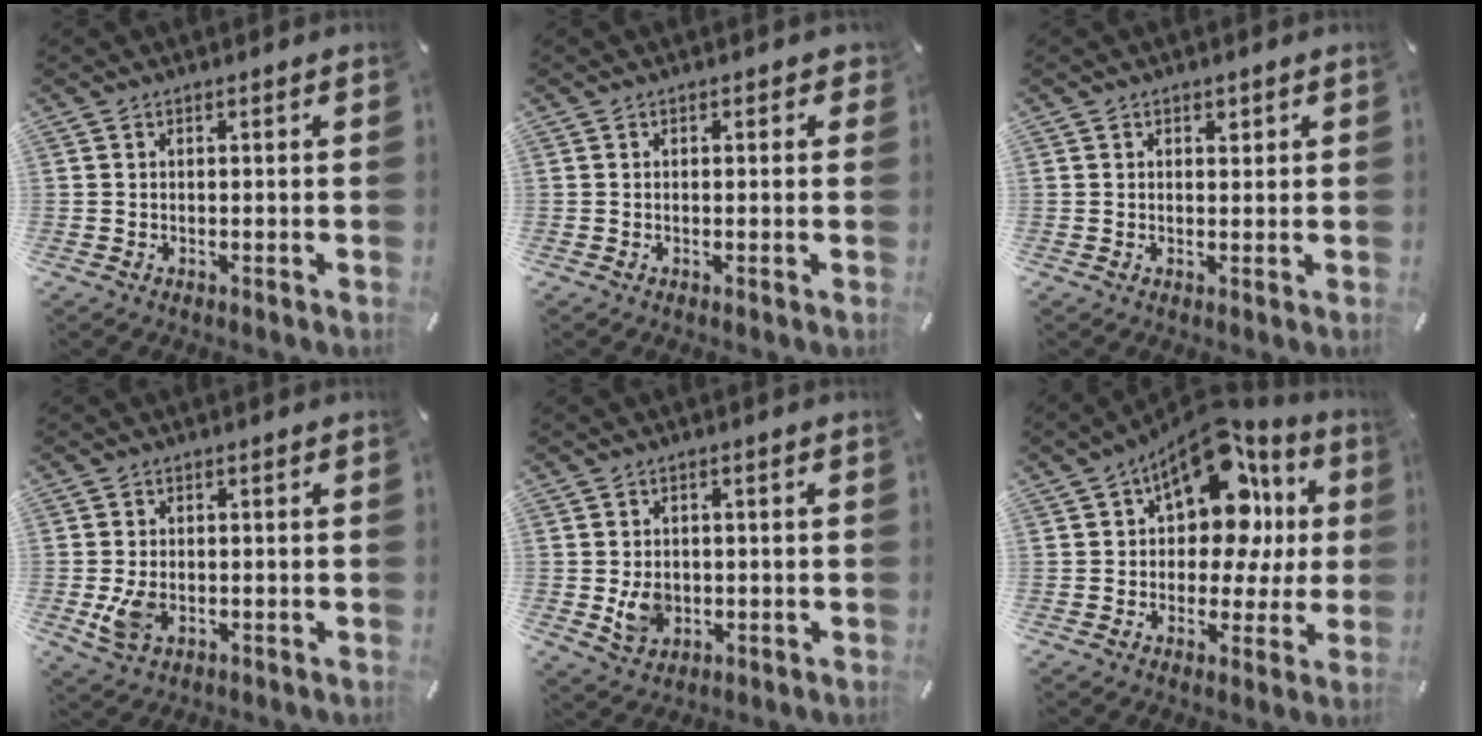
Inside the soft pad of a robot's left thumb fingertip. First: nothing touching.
{"total": 0.7, "force": [0.1, 0.6, 0.4], "torque": [-0.001, 0.001, -0.002]}
{"total": 1.3, "force": [0.6, 1.1, 0.5], "torque": [0.005, -0.003, 0.006]}
{"total": 4.8, "force": [-0.8, 3.3, 3.4], "torque": [-0.069, -0.005, -0.015]}
{"total": 5.7, "force": [-0.5, 4.8, 3.0], "torque": [-0.049, -0.007, -0.011]}
{"total": 17.5, "force": [7.8, 10.2, 11.8], "torque": [-0.170, -0.059, 0.134]}